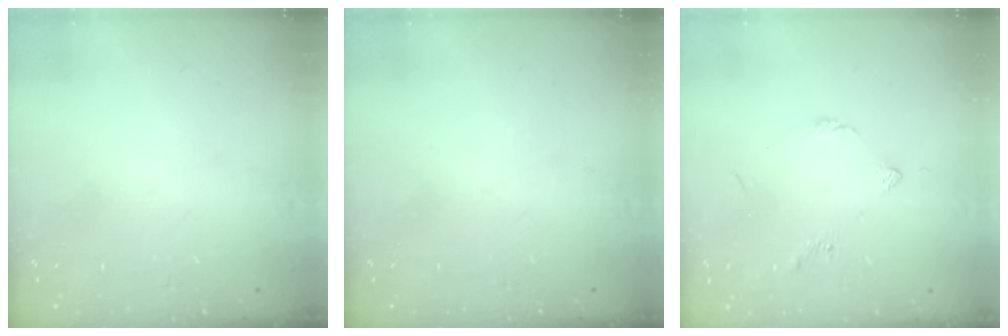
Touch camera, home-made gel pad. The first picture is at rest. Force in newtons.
{"total": 0.0}
{"total": 2.6, "press": 2.5, "slide": 0.6}